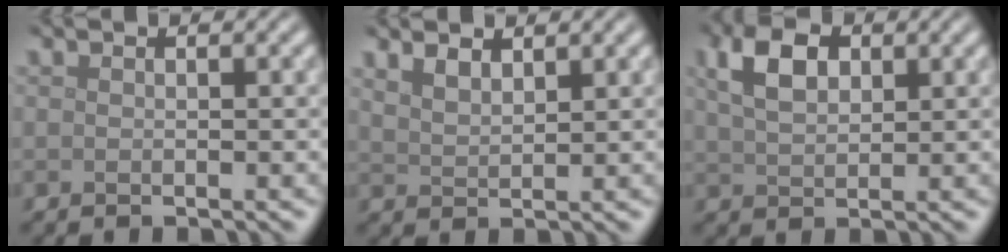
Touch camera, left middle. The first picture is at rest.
{"total": 2.2, "force": [1.7, 0.6, 1.1], "torque": [-0.018, 0.003, 0.033]}
{"total": 4.5, "force": [2.0, 2.7, 3.1], "torque": [-0.068, 0.009, 0.034]}